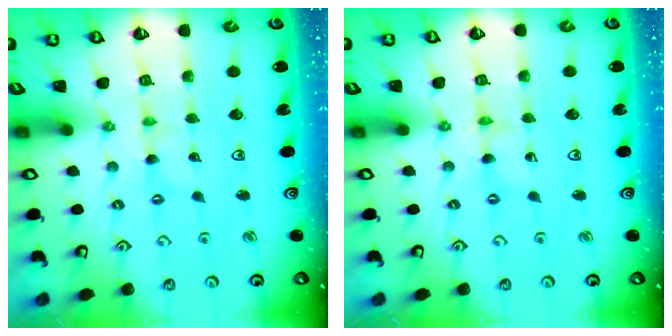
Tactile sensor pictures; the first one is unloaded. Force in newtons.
{"total": 0.5, "press": 0.5, "slide": 0.1}